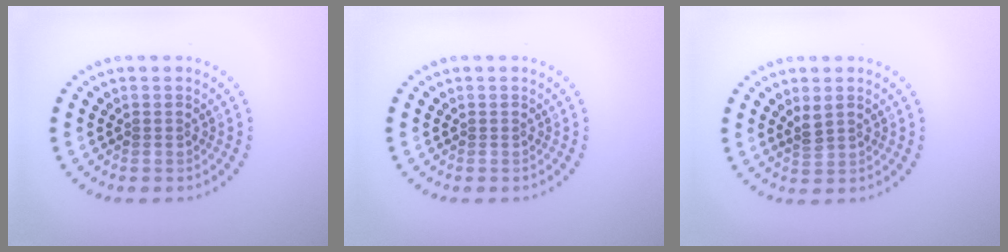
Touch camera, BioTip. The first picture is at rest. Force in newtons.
{"total": 0.0}
{"total": 1.3, "press": 1.1, "slide": 0.6}